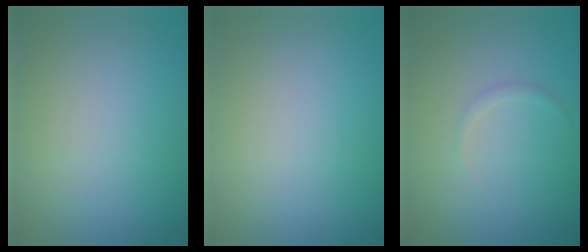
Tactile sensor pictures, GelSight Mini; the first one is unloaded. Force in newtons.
{"total": 0.0}
{"total": 0.5, "press": 0.5, "slide": 0.0}